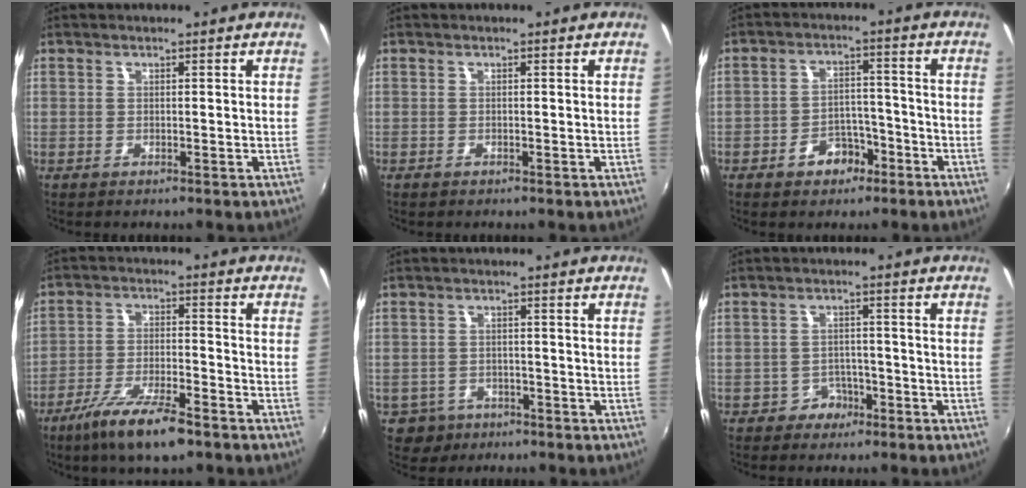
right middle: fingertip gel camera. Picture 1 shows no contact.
{"total": 0.6, "force": [-0.5, 0.3, 0.2], "torque": [-0.004, -0.002, -0.009]}
{"total": 5.9, "force": [-3.7, 3.9, 2.6], "torque": [-0.055, 0.015, -0.046]}
{"total": 11.2, "force": [-7.9, 2.5, 7.6], "torque": [-0.165, -0.022, -0.141]}
{"total": 4.6, "force": [-2.6, 3.7, 0.8], "torque": [-0.031, 0.002, -0.036]}
{"total": 3.4, "force": [-2.2, 2.6, 0.2], "torque": [-0.006, 0.011, -0.035]}